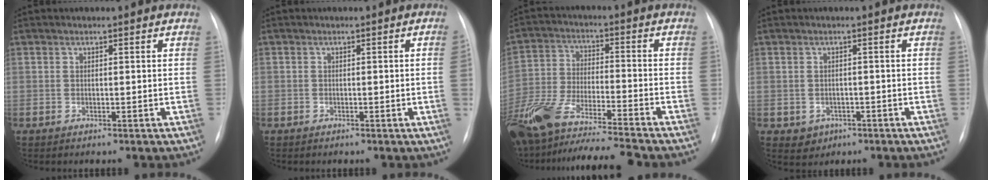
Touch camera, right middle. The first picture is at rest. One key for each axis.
{"total": 1.3, "fx": -0.2, "fy": -0.4, "fz": 1.2, "tx": -0.015, "ty": 0.001, "tz": -0.002}
{"total": 18.8, "fx": -16.2, "fy": 0.6, "fz": 9.4, "tx": -0.211, "ty": -0.029, "tz": -0.288}
{"total": 2.8, "fx": -1.1, "fy": 2.4, "fz": 0.7, "tx": -0.007, "ty": 0.005, "tz": -0.006}